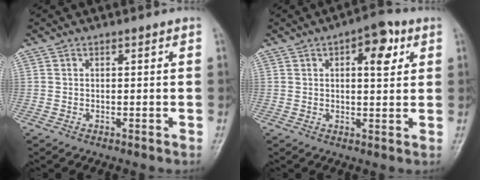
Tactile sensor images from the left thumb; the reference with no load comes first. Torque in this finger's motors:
{"motor_torque": [-0.10, 0.17, 0.32, 0.20, 0.06]}